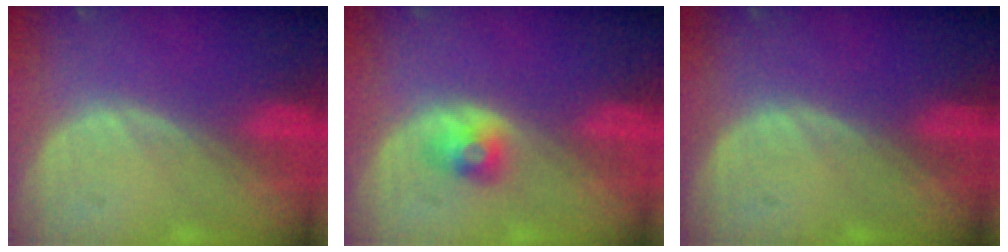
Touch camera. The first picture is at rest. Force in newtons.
{"total": 2.6, "press": 2.4, "slide": 1.2}
{"total": 0.0}